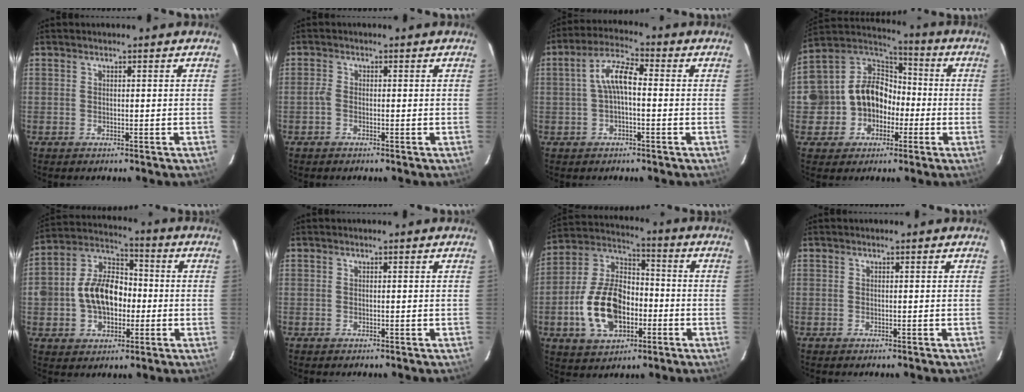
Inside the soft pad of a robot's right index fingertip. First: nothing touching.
{"total": 1.3, "force": [-0.6, 0.7, 0.9], "torque": [-0.022, 0.003, -0.016]}
{"total": 6.5, "force": [-0.2, 2.4, 6.0], "torque": [-0.125, 0.023, -0.005]}
{"total": 15.2, "force": [-3.4, 13.7, 5.7], "torque": [-0.155, 0.055, -0.046]}
{"total": 13.2, "force": [-1.5, 9.1, 9.4], "torque": [-0.188, 0.031, -0.023]}
{"total": 0.0}
{"total": 16.3, "force": [-4.7, 10.1, 11.9], "torque": [-0.249, 0.019, -0.072]}
{"total": 0.0}